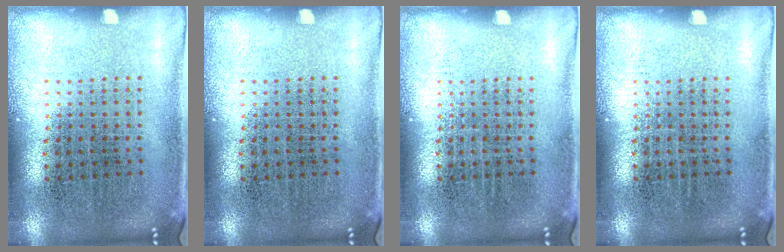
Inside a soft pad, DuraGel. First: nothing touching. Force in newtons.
{"total": 0.0}
{"total": 0.0}
{"total": 0.0}